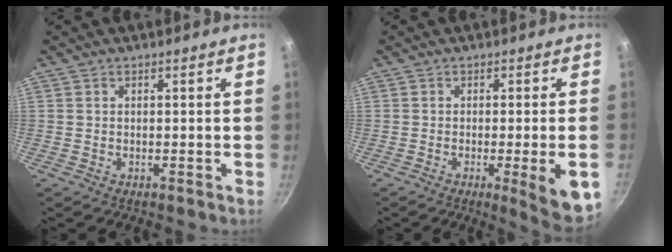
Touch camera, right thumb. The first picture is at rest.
{"total": 8.7, "force": [-2.7, 1.1, 8.2], "torque": [-0.102, 0.003, -0.033]}